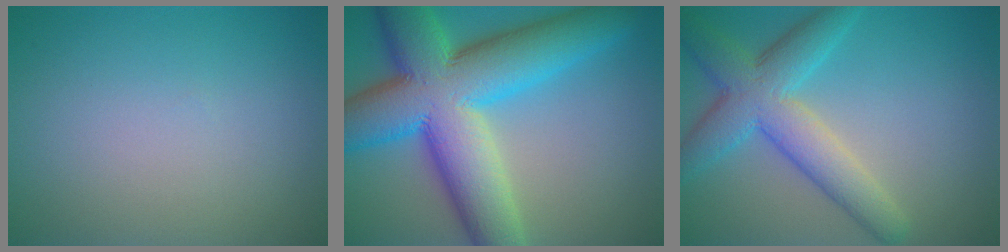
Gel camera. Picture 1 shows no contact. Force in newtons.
{"total": 14.8, "press": 14.8, "slide": 0.4}
{"total": 6.4, "press": 6.4, "slide": 0.1}